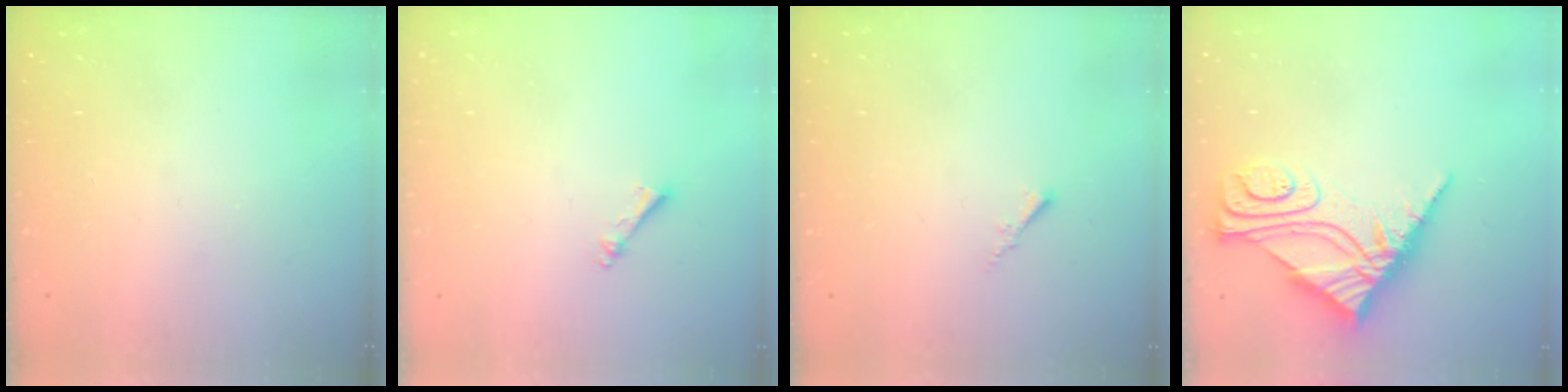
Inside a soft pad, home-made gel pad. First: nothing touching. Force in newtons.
{"total": 2.4, "press": 2.3, "slide": 0.4}
{"total": 0.0}
{"total": 11.3, "press": 11.2, "slide": 1.1}